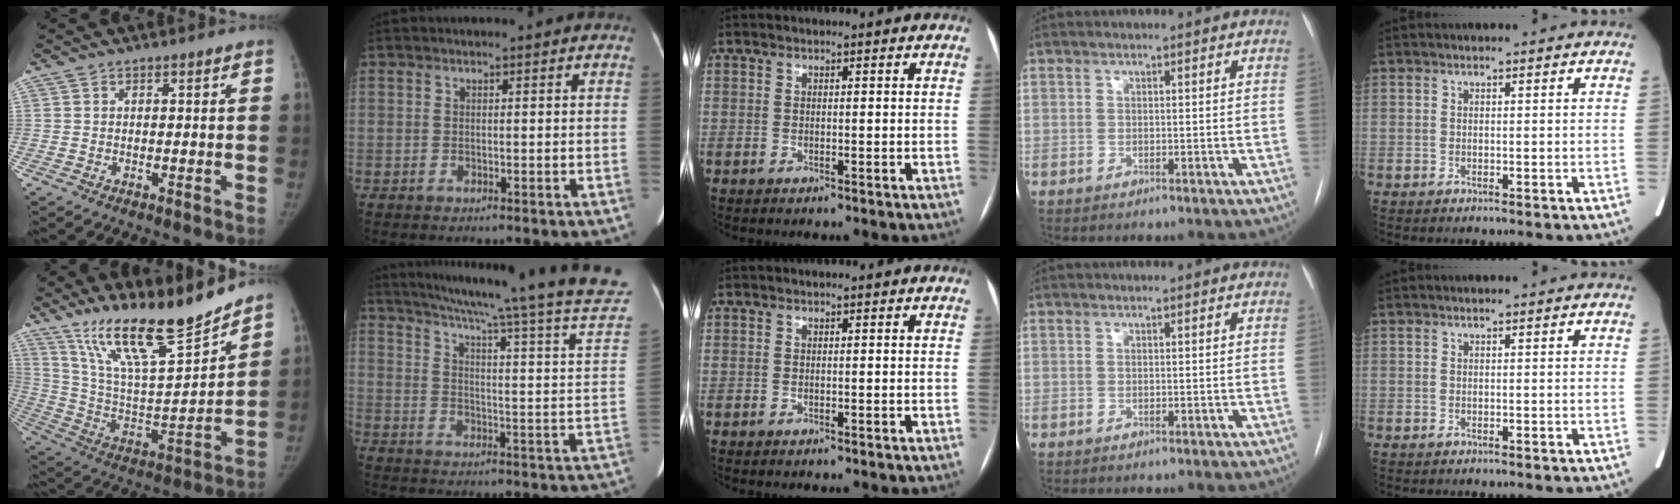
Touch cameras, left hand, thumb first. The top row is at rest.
{"thumb": {"total": 20.7, "force": [16.8, 3.1, 11.7], "torque": [-0.168, -0.094, 0.301]}, "index": {"total": 28.0, "force": [24.4, -2.2, 13.6], "torque": [-0.213, -0.085, 0.308]}}